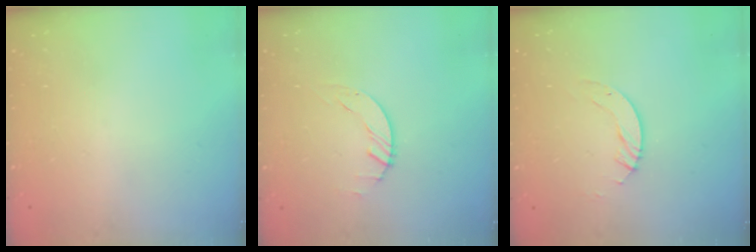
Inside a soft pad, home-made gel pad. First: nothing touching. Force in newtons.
{"total": 1.5, "press": 1.4, "slide": 0.1}
{"total": 3.0, "press": 3.0, "slide": 0.2}